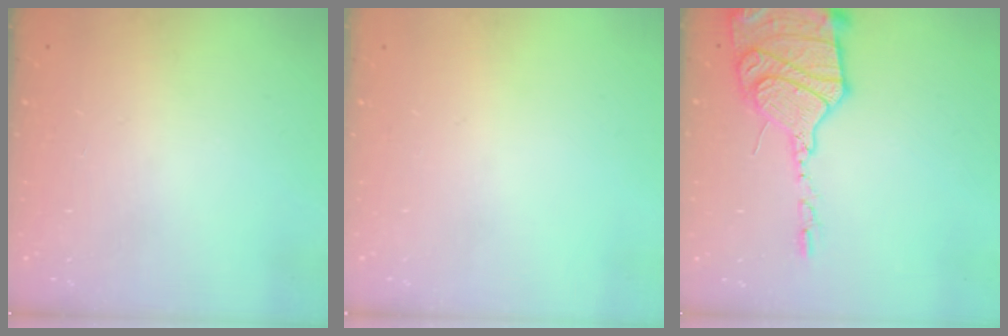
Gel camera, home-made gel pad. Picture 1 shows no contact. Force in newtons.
{"total": 0.0}
{"total": 20.5, "press": 19.8, "slide": 5.4}